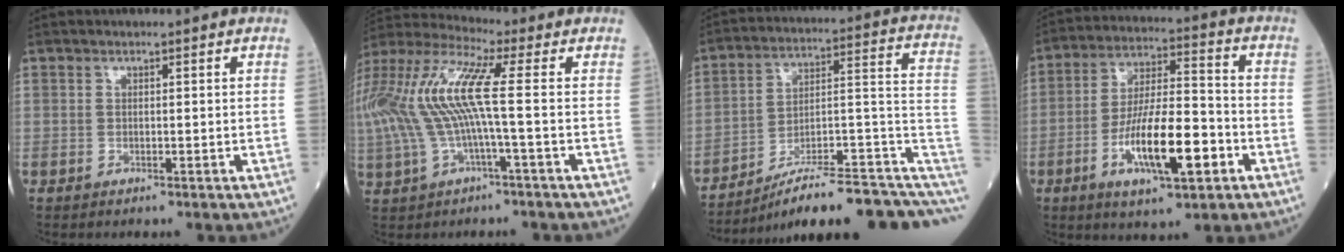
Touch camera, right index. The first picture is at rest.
{"total": 15.1, "force": [0.2, 2.5, 14.9], "torque": [-0.336, 0.030, -0.005]}
{"total": 20.1, "force": [-13.7, 3.8, 14.2], "torque": [-0.129, 0.056, -0.193]}
{"total": 13.6, "force": [-4.8, 3.1, 12.3], "torque": [-0.226, -0.002, -0.080]}